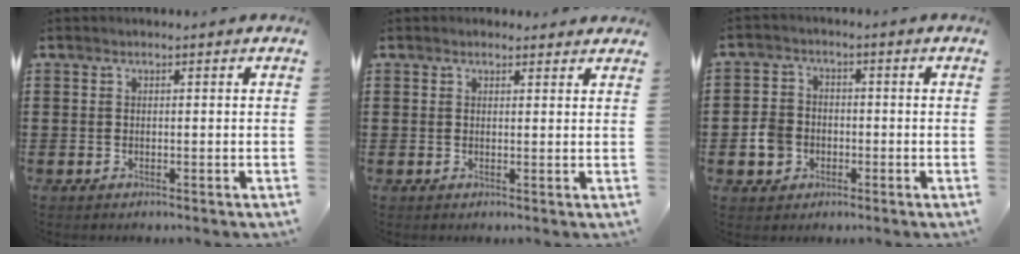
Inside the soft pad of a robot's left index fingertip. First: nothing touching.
{"total": 1.5, "force": [1.4, 0.5, 0.2], "torque": [0.002, 0.001, 0.025]}
{"total": 4.4, "force": [-1.4, 3.8, 1.8], "torque": [-0.045, 0.007, -0.030]}